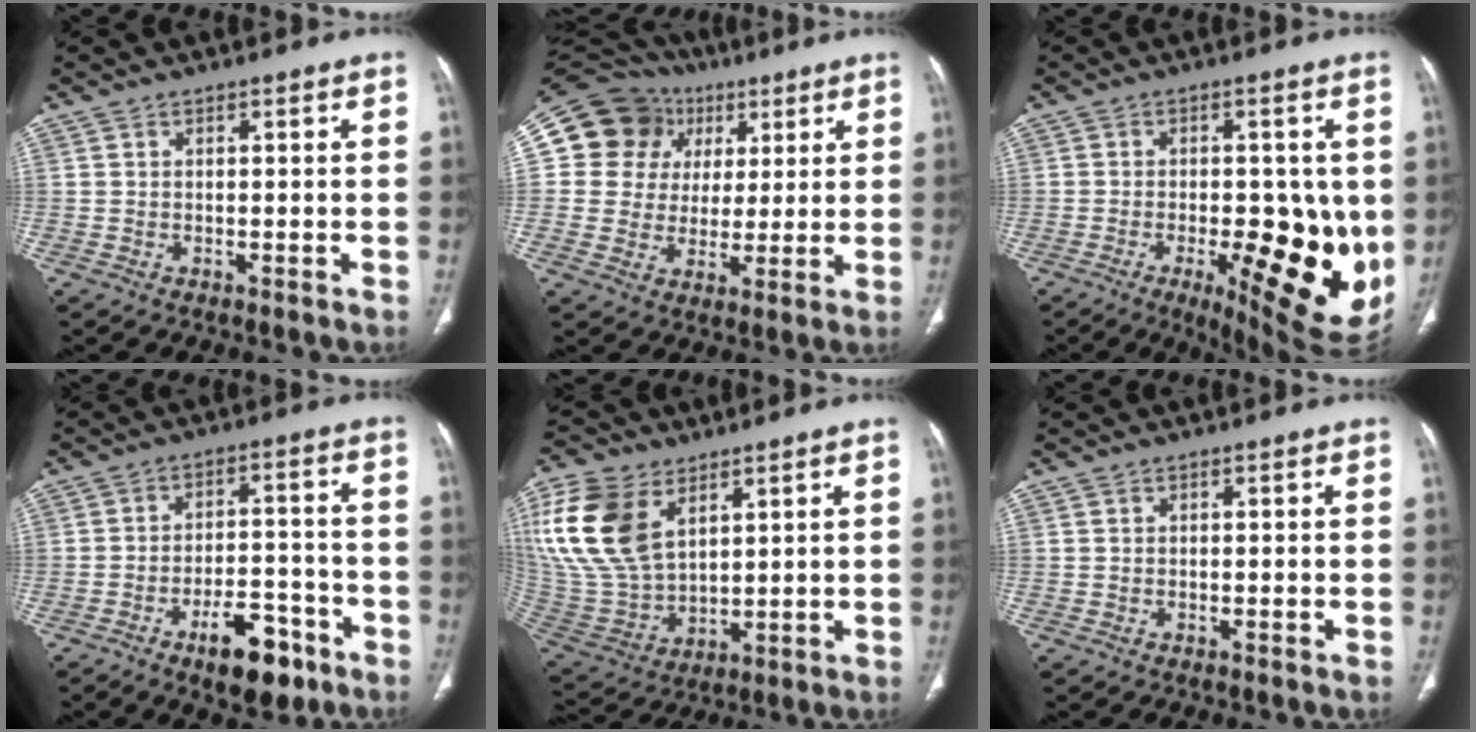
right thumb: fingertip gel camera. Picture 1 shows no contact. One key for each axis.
{"total": 16.4, "fx": 5.1, "fy": 14.8, "fz": 4.9, "tx": -0.059, "ty": 0.031, "tz": 0.094}
{"total": 18.7, "fx": -3.5, "fy": 7.3, "fz": 16.9, "tx": -0.184, "ty": -0.020, "tz": -0.020}
{"total": 10.7, "fx": -6.2, "fy": 4.9, "fz": 7.2, "tx": -0.086, "ty": 0.036, "tz": -0.090}
{"total": 20.5, "fx": 8.6, "fy": 12.6, "fz": 13.6, "tx": -0.298, "ty": -0.024, "tz": 0.178}
{"total": 0.0}